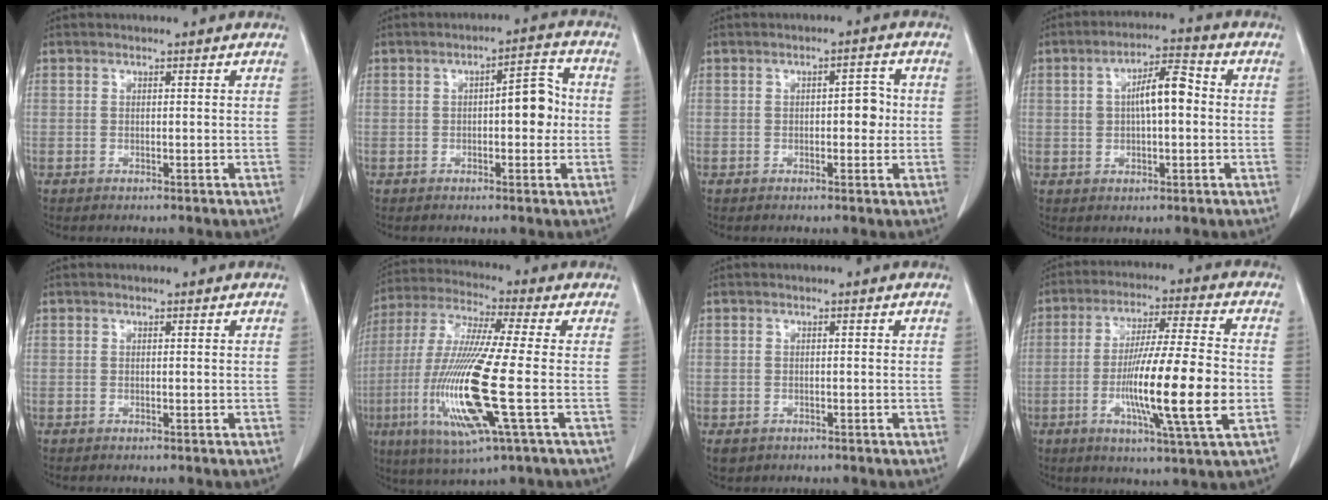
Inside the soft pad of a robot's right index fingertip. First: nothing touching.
{"total": 5.8, "force": [-0.2, 2.0, 5.4], "torque": [-0.069, 0.019, -0.006]}
{"total": 3.2, "force": [-0.1, 1.4, 2.8], "torque": [-0.033, 0.007, -0.003]}
{"total": 7.1, "force": [0.8, 2.3, 6.7], "torque": [-0.111, 0.024, 0.012]}
{"total": 0.0}
{"total": 17.2, "force": [-3.7, 0.5, 16.7], "torque": [-0.350, -0.021, -0.074]}
{"total": 2.4, "force": [-1.4, 1.8, 0.7], "torque": [-0.013, -0.001, -0.018]}
{"total": 15.7, "force": [-3.2, 0.1, 15.4], "torque": [-0.265, -0.013, -0.058]}